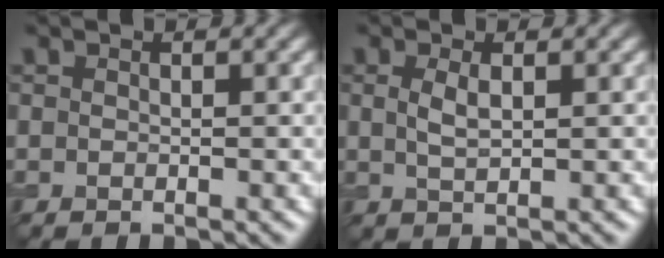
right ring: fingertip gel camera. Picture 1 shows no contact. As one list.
[{"total": 1.7, "force": [0.5, 0.6, 1.5], "torque": [-0.035, -0.001, 0.012]}]